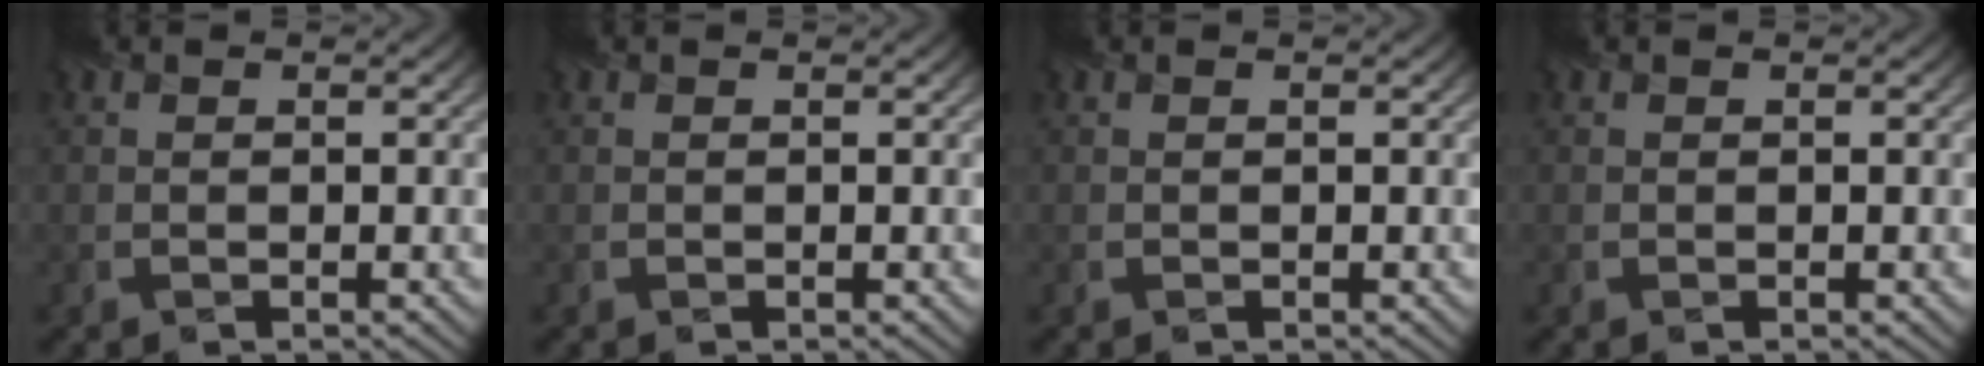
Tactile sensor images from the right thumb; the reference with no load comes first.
{"total": 0.0}
{"total": 0.0}
{"total": 0.0}